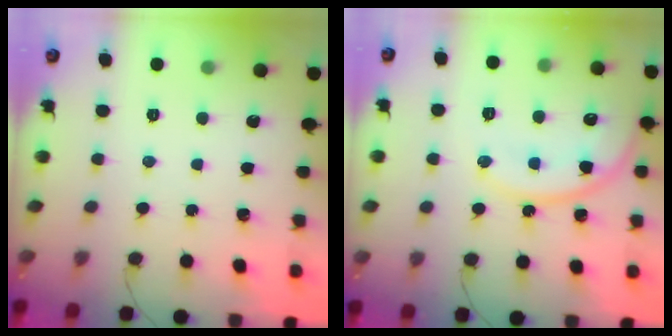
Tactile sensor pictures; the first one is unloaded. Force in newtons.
{"total": 12.3, "press": 12.2, "slide": 0.9}